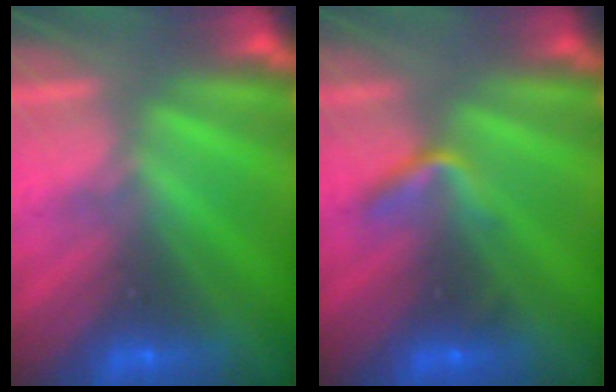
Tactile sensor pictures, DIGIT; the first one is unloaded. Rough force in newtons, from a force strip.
{"total": 2.2}